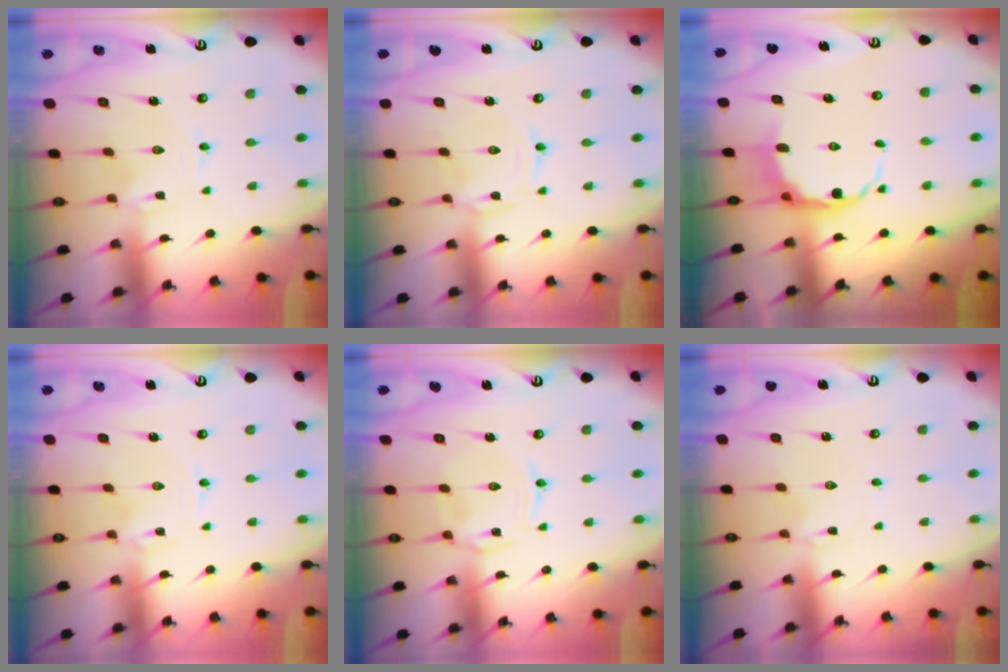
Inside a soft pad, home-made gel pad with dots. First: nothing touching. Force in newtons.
{"total": 0.5, "press": 0.5, "slide": 0.1}
{"total": 8.9, "press": 8.4, "slide": 2.8}
{"total": 0.0}
{"total": 1.4, "press": 1.3, "slide": 0.5}
{"total": 1.8, "press": 1.8, "slide": 0.3}